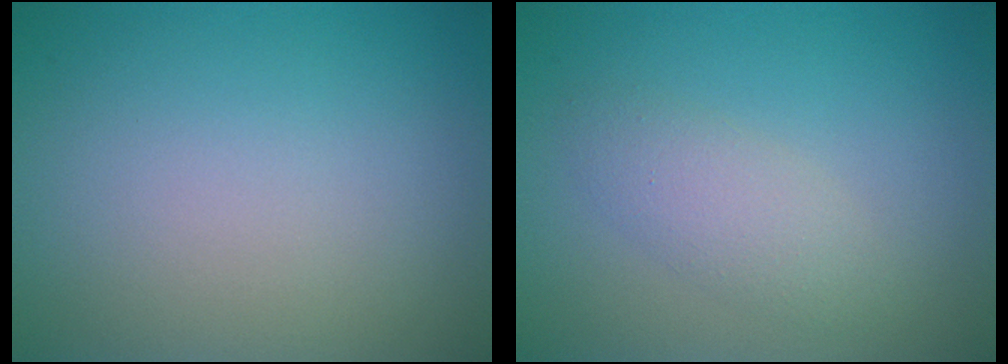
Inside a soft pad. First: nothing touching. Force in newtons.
{"total": 2.4, "press": 2.4, "slide": 0.1}